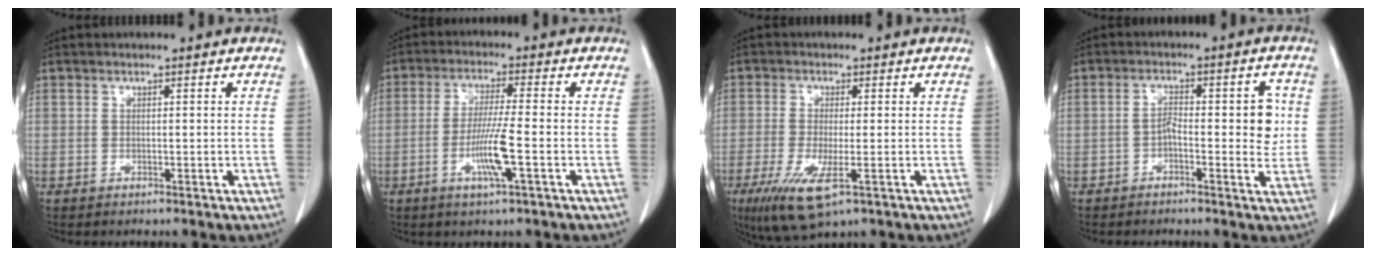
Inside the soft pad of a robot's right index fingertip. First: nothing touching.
{"total": 7.1, "force": [-2.3, -0.3, 6.7], "torque": [-0.129, -0.011, -0.045]}
{"total": 8.0, "force": [-3.4, 1.7, 7.0], "torque": [-0.140, -0.025, -0.056]}
{"total": 6.3, "force": [-0.5, 2.4, 5.8], "torque": [-0.074, 0.015, -0.008]}